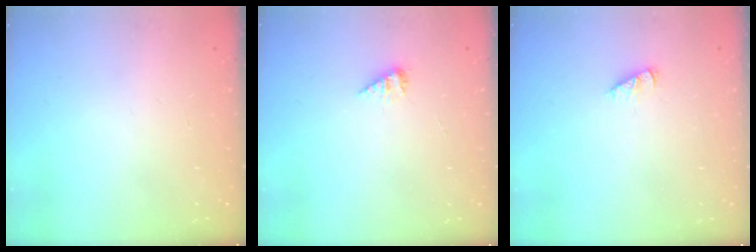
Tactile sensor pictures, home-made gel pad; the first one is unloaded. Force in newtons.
{"total": 3.6, "press": 3.6, "slide": 0.4}
{"total": 2.0, "press": 2.0, "slide": 0.3}